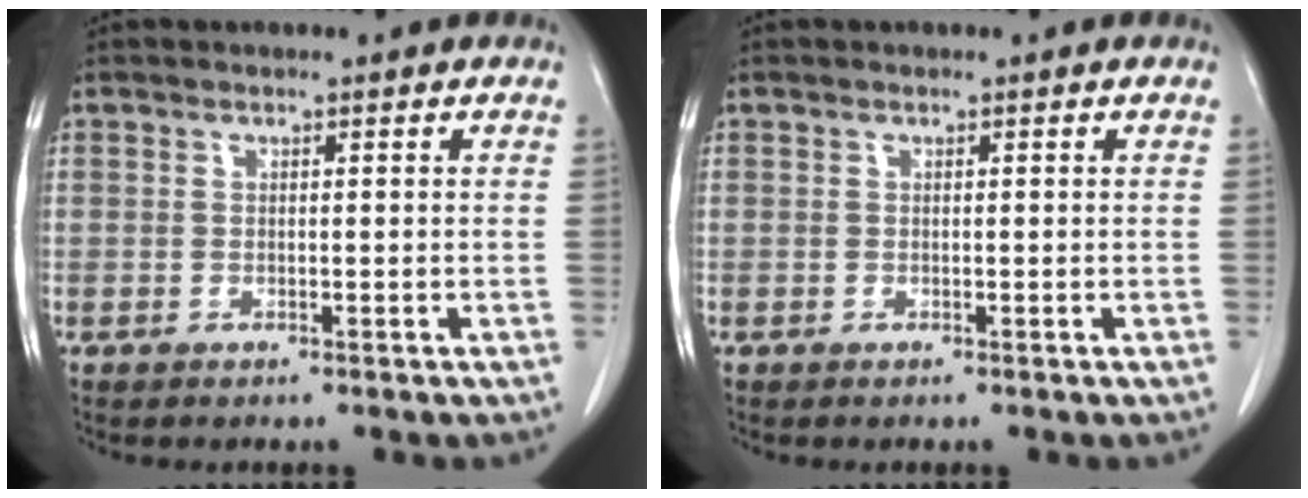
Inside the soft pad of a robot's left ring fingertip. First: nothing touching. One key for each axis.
{"total": 0.0}